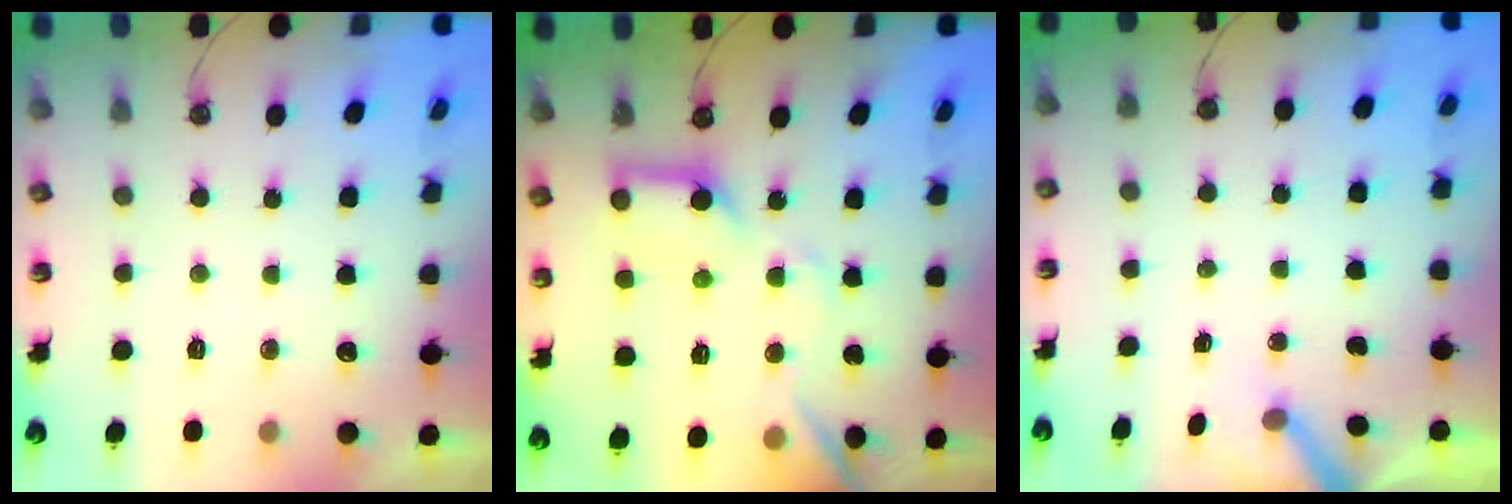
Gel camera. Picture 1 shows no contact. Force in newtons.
{"total": 14.3, "press": 14.2, "slide": 1.7}
{"total": 2.9, "press": 2.9, "slide": 0.3}